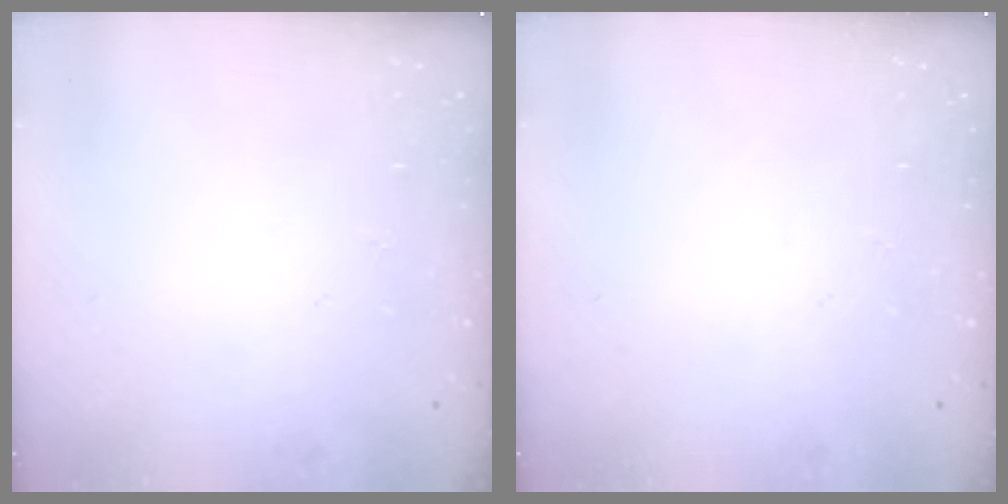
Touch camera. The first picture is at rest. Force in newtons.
{"total": 0.0}